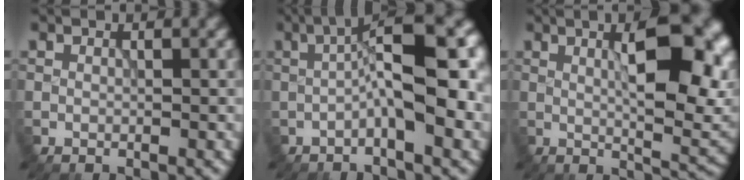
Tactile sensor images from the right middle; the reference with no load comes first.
{"total": 10.2, "force": [-0.6, 3.0, 9.7], "torque": [-0.135, 0.020, -0.016]}
{"total": 10.6, "force": [1.8, 3.7, 9.8], "torque": [-0.128, 0.002, 0.034]}